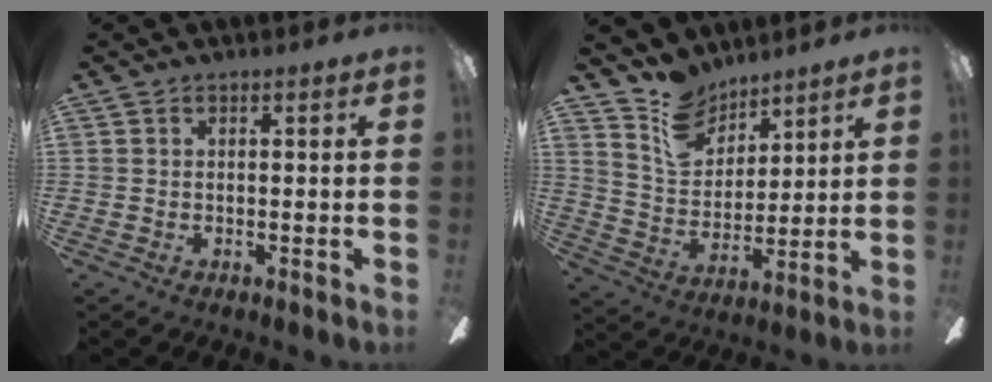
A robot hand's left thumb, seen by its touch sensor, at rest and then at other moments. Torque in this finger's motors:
{"motor_torque": [0.26, 0.17, -0.37, -0.54, 0.05]}